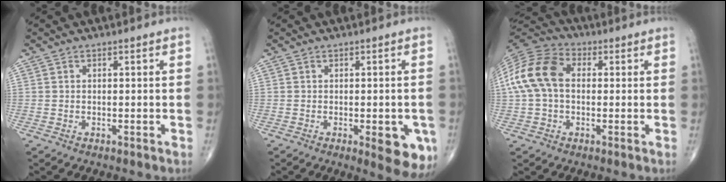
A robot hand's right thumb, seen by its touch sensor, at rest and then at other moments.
{"total": 8.1, "force": [-2.5, 2.9, 7.1], "torque": [-0.065, -0.010, -0.024]}
{"total": 13.1, "force": [1.1, 8.9, 9.6], "torque": [-0.195, 0.034, 0.010]}